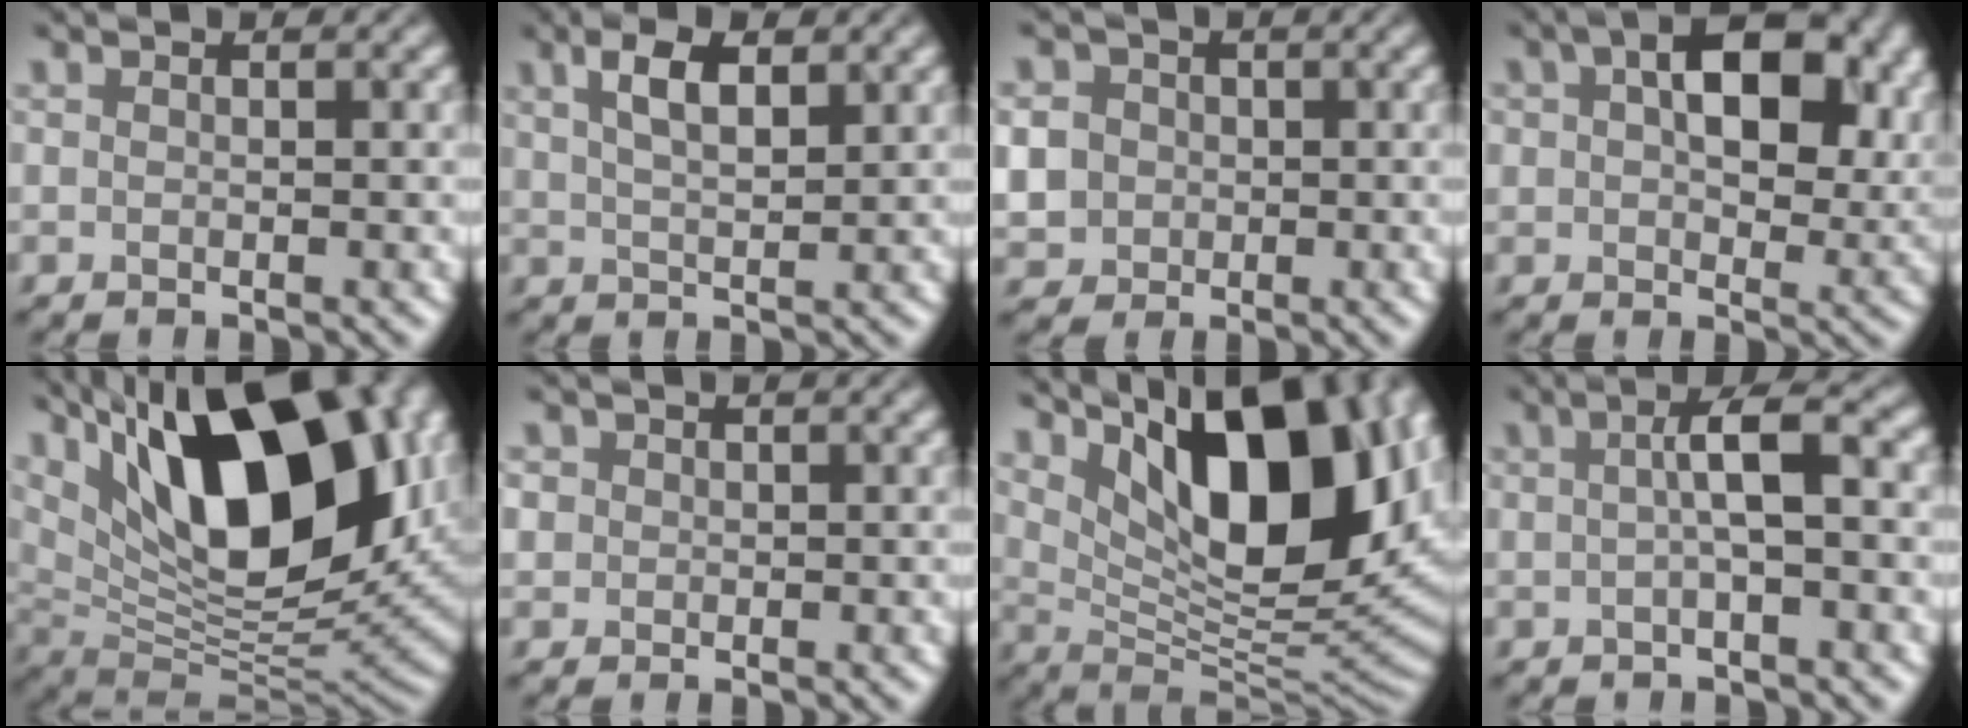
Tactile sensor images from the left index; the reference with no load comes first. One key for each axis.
{"total": 3.8, "fx": 1.9, "fy": 1.3, "fz": 3.0, "tx": -0.061, "ty": 0.006, "tz": 0.035}
{"total": 6.3, "fx": 0.3, "fy": 5.8, "fz": 2.4, "tx": -0.068, "ty": 0.028, "tz": -0.007}
{"total": 11.0, "fx": 3.5, "fy": 6.6, "fz": 8.0, "tx": -0.118, "ty": 0.007, "tz": 0.051}
{"total": 17.8, "fx": 6.9, "fy": 8.3, "fz": 14.1, "tx": -0.230, "ty": 0.017, "tz": 0.107}
{"total": 1.6, "fx": 0.6, "fy": 1.4, "fz": 0.6, "tx": -0.019, "ty": 0.005, "tz": 0.017}
{"total": 15.6, "fx": 6.2, "fy": 6.7, "fz": 12.6, "tx": -0.197, "ty": 0.001, "tz": 0.111}
{"total": 3.4, "fx": 0.1, "fy": 0.7, "fz": 3.3, "tx": -0.068, "ty": 0.010, "tz": -0.001}